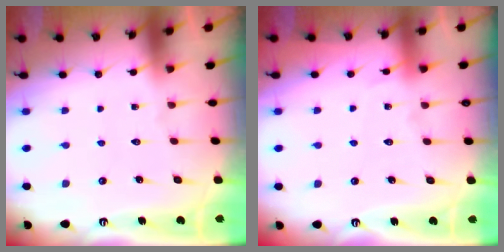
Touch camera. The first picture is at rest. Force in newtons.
{"total": 5.0, "press": 5.0, "slide": 0.6}